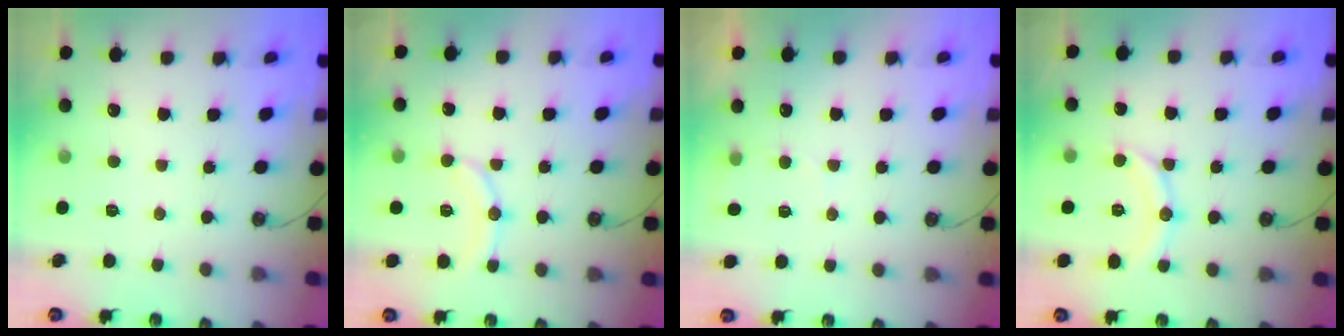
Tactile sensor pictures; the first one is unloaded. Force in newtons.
{"total": 11.8, "press": 11.4, "slide": 3.1}
{"total": 3.6, "press": 3.3, "slide": 1.5}
{"total": 11.3, "press": 11.3, "slide": 0.8}